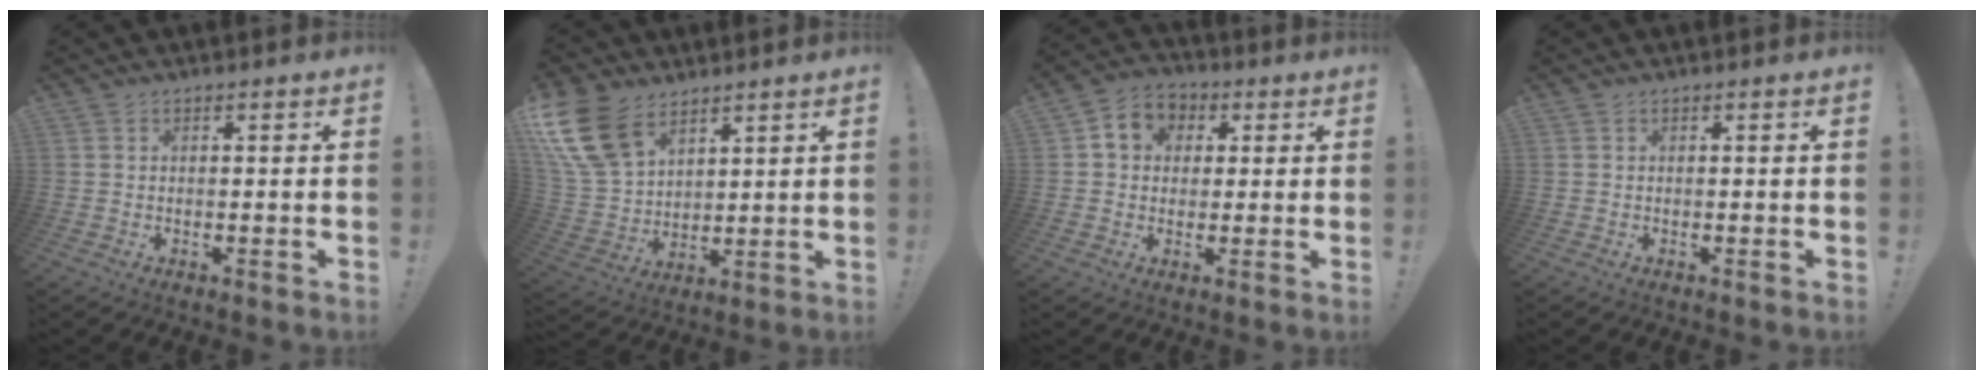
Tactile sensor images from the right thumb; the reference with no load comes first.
{"total": 16.9, "force": [9.8, 10.2, 9.2], "torque": [-0.189, -0.051, 0.190]}
{"total": 7.8, "force": [1.7, 6.9, 3.3], "torque": [-0.052, 0.008, 0.037]}
{"total": 0.0}